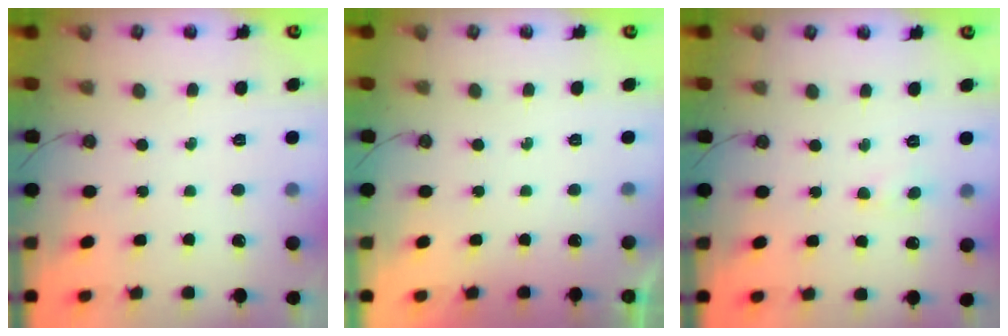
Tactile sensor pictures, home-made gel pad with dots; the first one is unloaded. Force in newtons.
{"total": 0.0}
{"total": 4.1, "press": 4.1, "slide": 0.7}